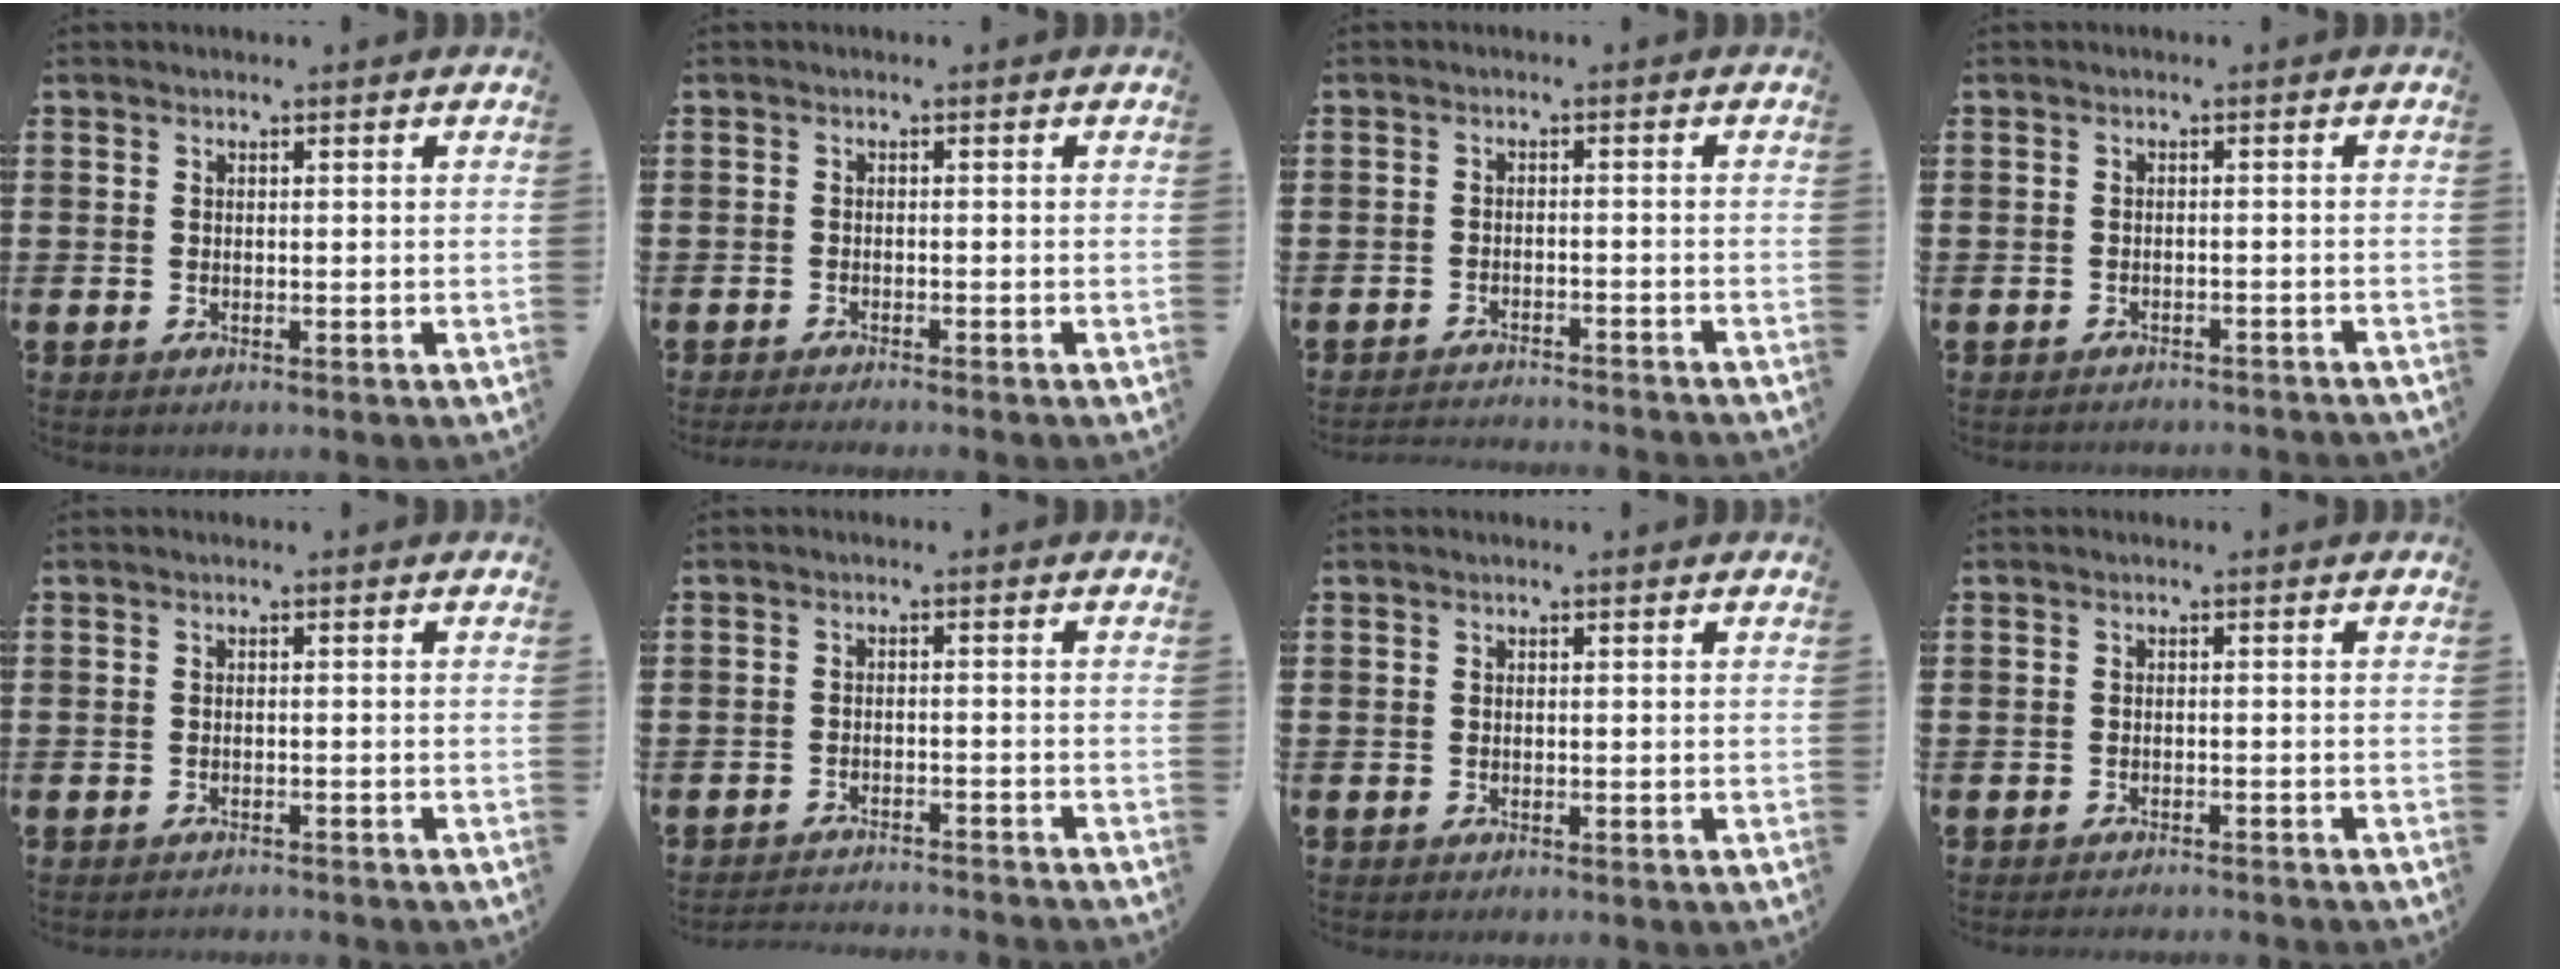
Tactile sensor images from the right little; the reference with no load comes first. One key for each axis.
{"total": 0.9, "fx": -0.8, "fy": -0.1, "fz": 0.4, "tx": -0.006, "ty": -0.002, "tz": -0.016}
{"total": 1.9, "fx": -1.9, "fy": -0.2, "fz": 0.0, "tx": -0.002, "ty": 0.003, "tz": -0.040}
{"total": 1.1, "fx": -1.1, "fy": -0.1, "fz": -0.1, "tx": -0.002, "ty": 0.004, "tz": -0.024}
{"total": 0.8, "fx": -0.8, "fy": -0.1, "fz": 0.0, "tx": -0.001, "ty": 0.001, "tz": -0.018}
{"total": 2.1, "fx": -2.1, "fy": -0.2, "fz": 0.0, "tx": -0.002, "ty": 0.004, "tz": -0.046}
{"total": 0.0}
{"total": 1.0, "fx": -1.0, "fy": -0.2, "fz": 0.0, "tx": -0.001, "ty": 0.001, "tz": -0.021}